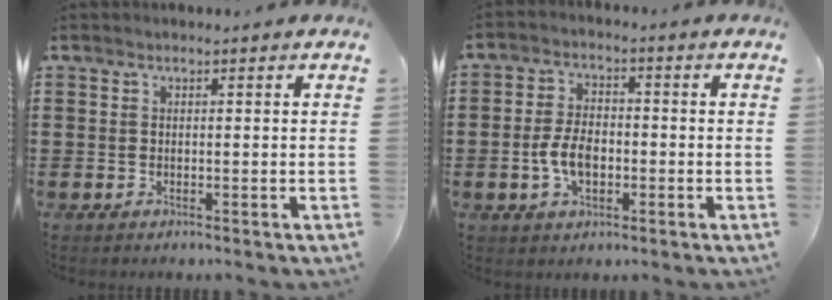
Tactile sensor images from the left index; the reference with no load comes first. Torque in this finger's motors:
{"motor_torque": [0.76, 0.59, 0.60, 0.14]}